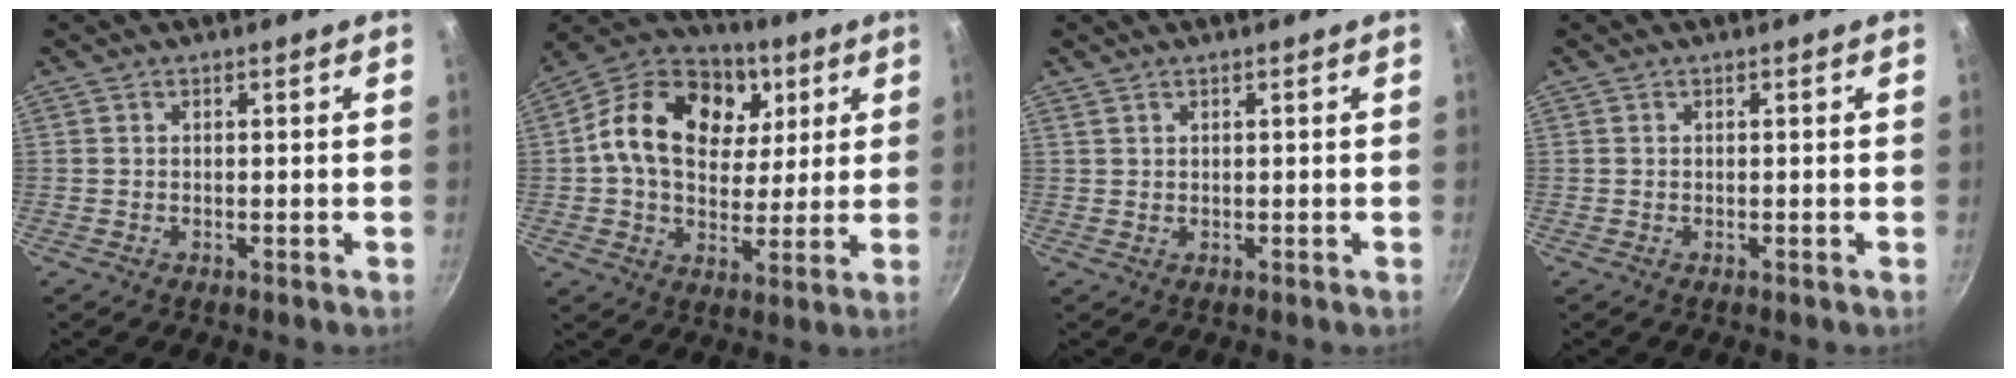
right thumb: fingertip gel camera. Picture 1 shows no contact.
{"total": 20.7, "force": [5.6, 14.9, 13.2], "torque": [-0.206, 0.004, 0.080]}
{"total": 0.7, "force": [0.6, 0.2, 0.3], "torque": [-0.004, -0.006, 0.012]}
{"total": 0.0}